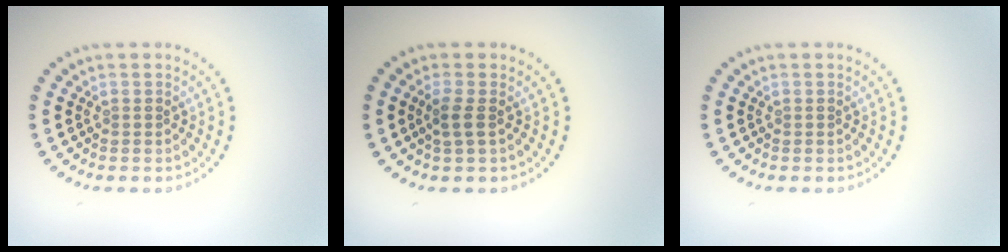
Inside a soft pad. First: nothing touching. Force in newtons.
{"total": 1.5, "press": 1.3, "slide": 0.8}
{"total": 0.0}